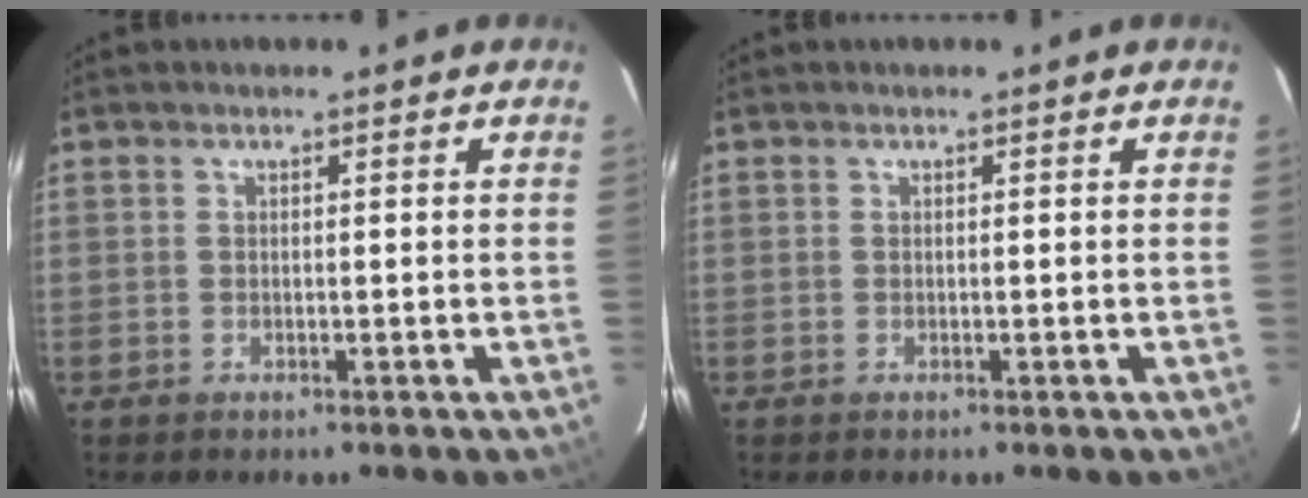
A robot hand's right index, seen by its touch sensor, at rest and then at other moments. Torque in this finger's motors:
{"motor_torque": [0.00, 0.00, 0.00, -0.01]}